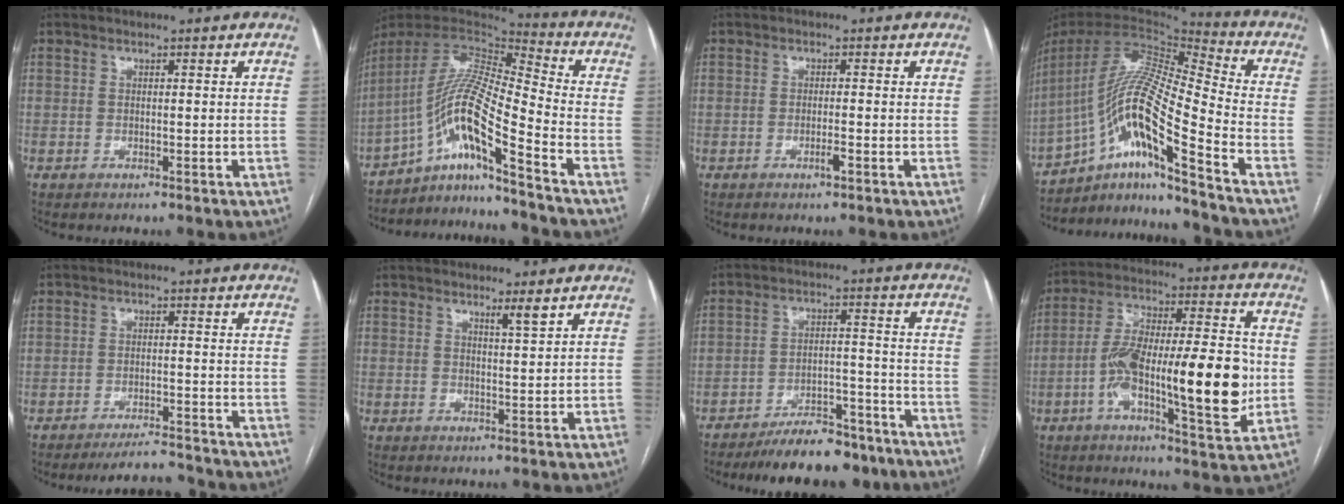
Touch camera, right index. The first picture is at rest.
{"total": 14.1, "force": [-9.2, -0.8, 10.6], "torque": [-0.205, 0.012, -0.166]}
{"total": 1.5, "force": [-0.8, 0.0, 1.3], "torque": [-0.023, 0.000, -0.012]}
{"total": 18.5, "force": [-11.3, 0.3, 14.6], "torque": [-0.305, 0.001, -0.206]}
{"total": 5.8, "force": [-5.7, 0.7, 0.7], "torque": [-0.005, 0.004, -0.088]}
{"total": 1.9, "force": [1.4, -0.4, 1.2], "torque": [-0.021, -0.007, 0.026]}
{"total": 13.3, "force": [-11.3, 4.5, 5.3], "torque": [-0.059, 0.033, -0.168]}
{"total": 21.0, "force": [-3.4, 4.5, 20.2], "torque": [-0.324, 0.019, -0.049]}